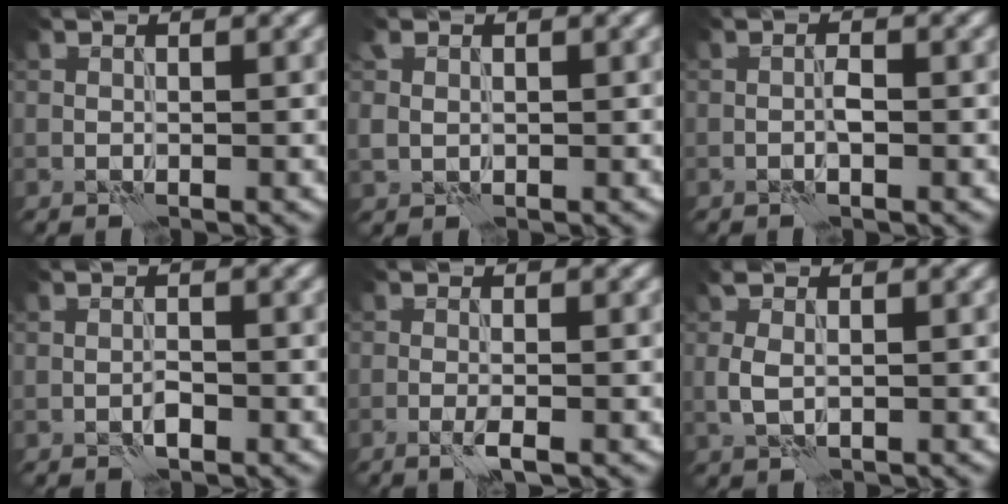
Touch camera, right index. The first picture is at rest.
{"total": 1.7, "force": [0.6, 1.5, 0.7], "torque": [-0.018, -0.001, 0.012]}
{"total": 0.7, "force": [-0.1, 0.1, 0.6], "torque": [-0.013, 0.002, -0.004]}
{"total": 0.6, "force": [-0.3, 0.3, 0.4], "torque": [-0.010, 0.001, -0.007]}
{"total": 1.5, "force": [-0.6, 0.3, 1.3], "torque": [-0.025, 0.001, -0.016]}
{"total": 1.9, "force": [0.4, 1.1, 1.5], "torque": [-0.039, -0.001, 0.007]}